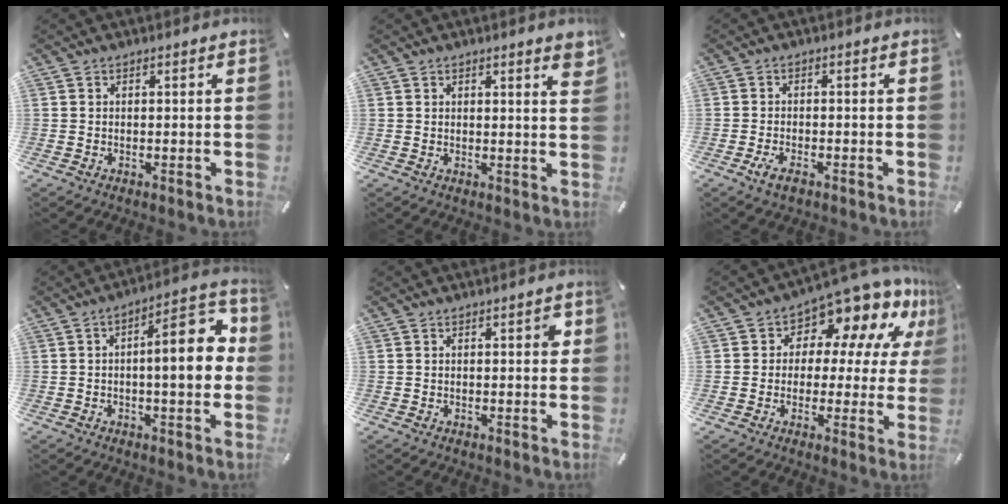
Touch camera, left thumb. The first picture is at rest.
{"total": 2.1, "force": [1.5, 0.6, 1.3], "torque": [-0.012, -0.004, 0.025]}
{"total": 3.1, "force": [-1.9, 1.4, 2.1], "torque": [-0.049, 0.003, -0.038]}
{"total": 12.8, "force": [0.6, 4.6, 12.0], "torque": [-0.153, -0.009, 0.002]}
{"total": 1.6, "force": [0.6, 0.6, 1.3], "torque": [-0.010, -0.001, 0.005]}
{"total": 10.5, "force": [8.0, 5.4, 4.0], "torque": [-0.074, -0.073, 0.141]}